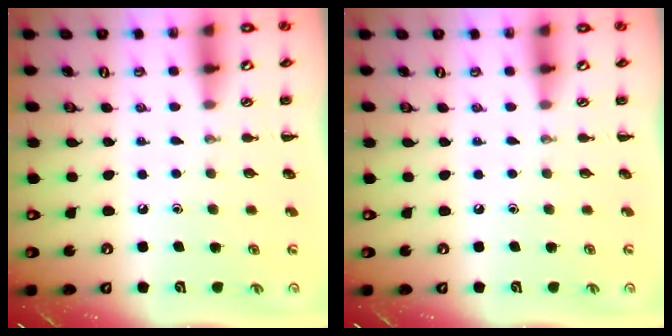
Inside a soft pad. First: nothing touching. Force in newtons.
{"total": 0.0}